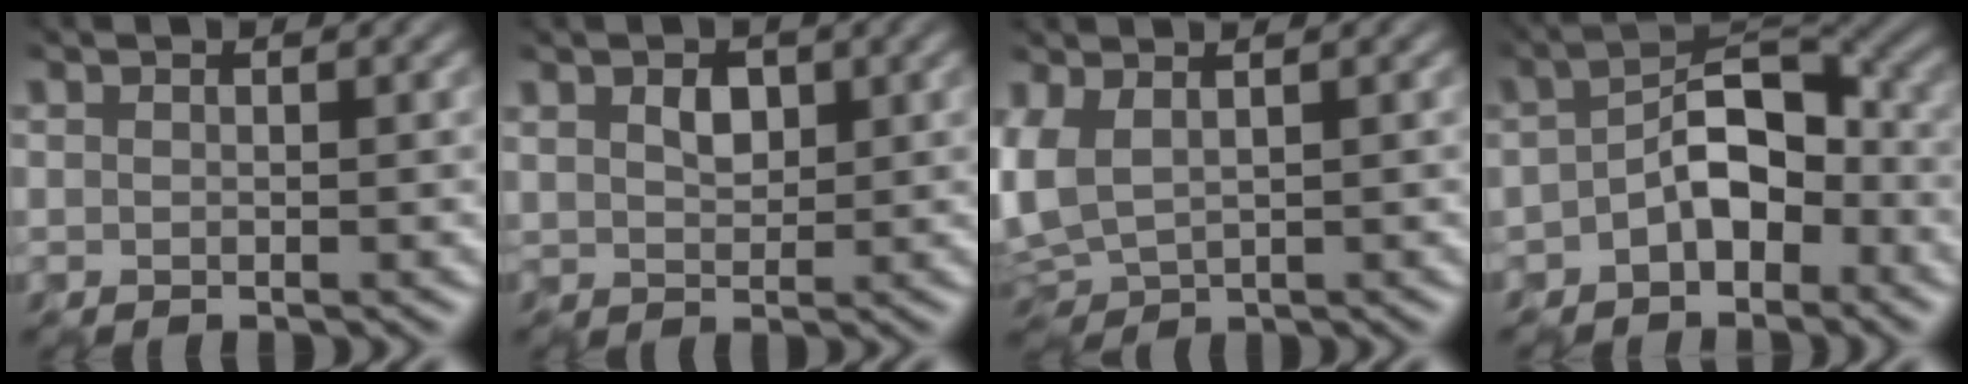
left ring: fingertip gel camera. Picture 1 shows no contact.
{"total": 1.8, "force": [0.8, 1.3, 1.0], "torque": [-0.020, 0.007, 0.014]}
{"total": 2.8, "force": [0.7, 1.6, 2.2], "torque": [-0.067, 0.010, 0.016]}
{"total": 5.2, "force": [-1.6, 3.1, 3.8], "torque": [-0.052, 0.017, -0.038]}